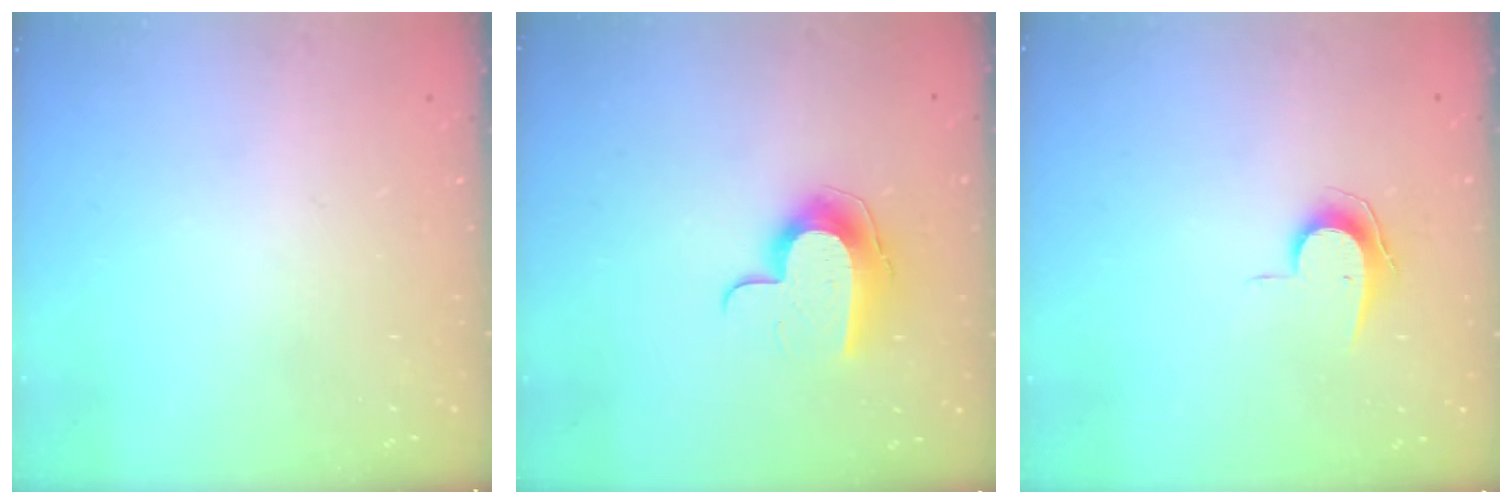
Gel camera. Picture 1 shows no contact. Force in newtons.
{"total": 10.3, "press": 10.3, "slide": 0.3}
{"total": 7.7, "press": 7.6, "slide": 0.4}